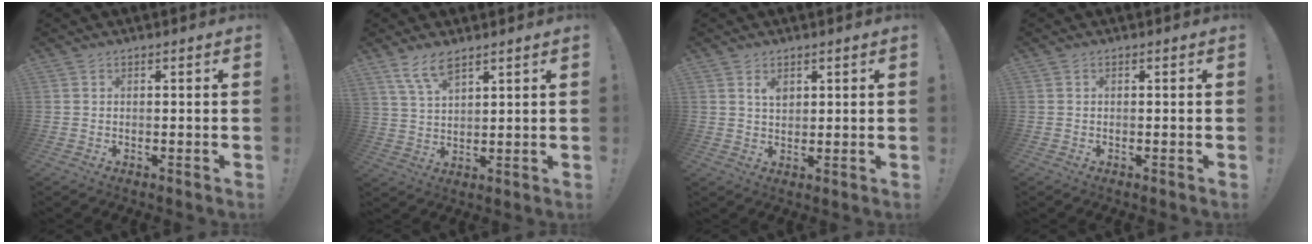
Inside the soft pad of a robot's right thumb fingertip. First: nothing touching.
{"total": 7.2, "force": [5.3, 2.4, 4.2], "torque": [-0.077, -0.023, 0.098]}
{"total": 3.2, "force": [1.7, 1.9, 2.0], "torque": [-0.034, -0.005, 0.030]}
{"total": 0.0}